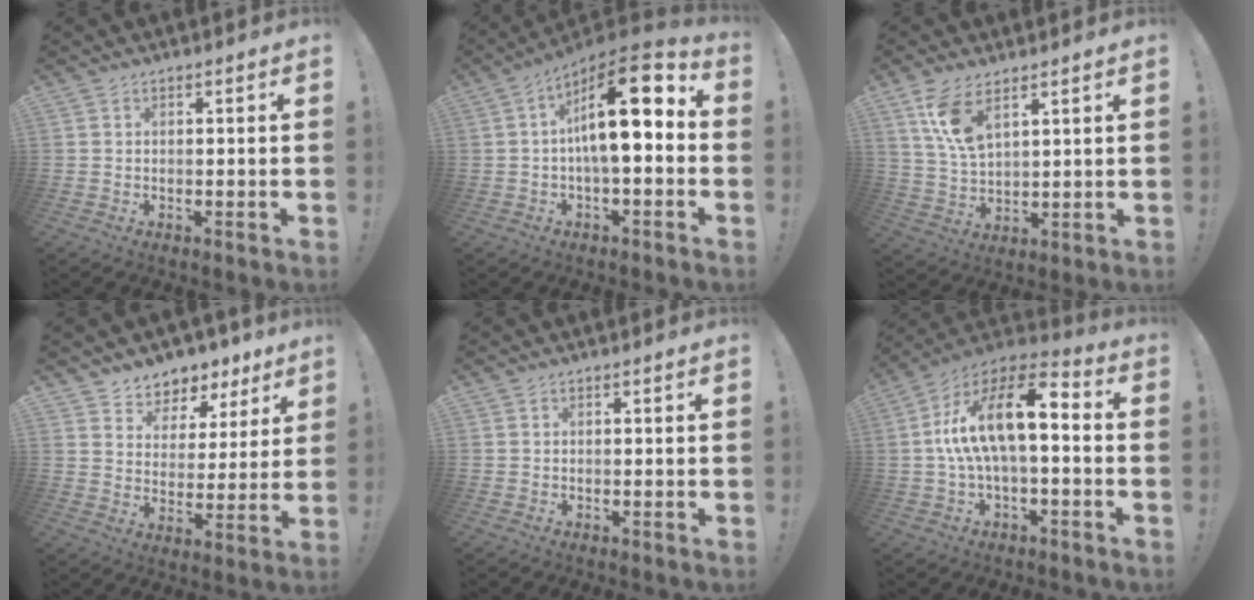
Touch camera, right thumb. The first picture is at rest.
{"total": 17.2, "force": [2.5, 5.7, 16.0], "torque": [-0.251, -0.011, 0.035]}
{"total": 10.0, "force": [5.9, 4.4, 6.8], "torque": [-0.133, -0.020, 0.110]}
{"total": 6.5, "force": [4.7, 4.4, 0.9], "torque": [-0.016, -0.047, 0.091]}
{"total": 0.0}
{"total": 17.0, "force": [1.8, 6.9, 15.4], "torque": [-0.283, -0.001, 0.030]}